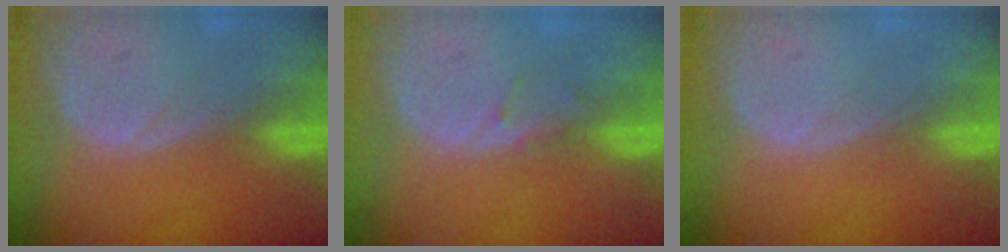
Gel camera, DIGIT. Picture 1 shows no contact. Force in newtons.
{"total": 1.1, "press": 0.8, "slide": 0.7}
{"total": 0.0}